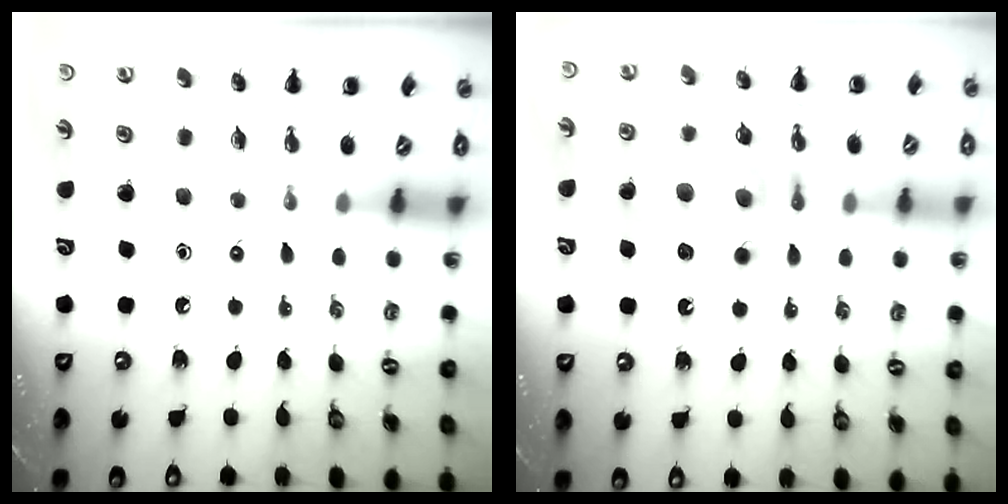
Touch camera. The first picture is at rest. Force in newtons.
{"total": 13.7, "press": 13.3, "slide": 3.3}